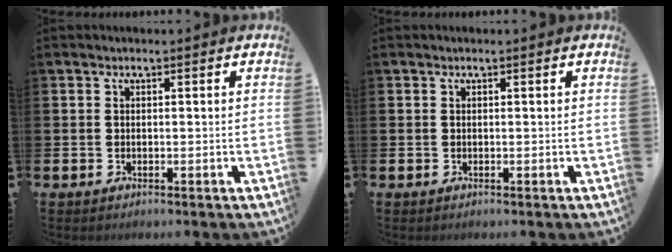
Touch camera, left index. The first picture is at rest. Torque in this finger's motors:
{"motor_torque": [-0.02, 0.05, -0.03, -0.01]}